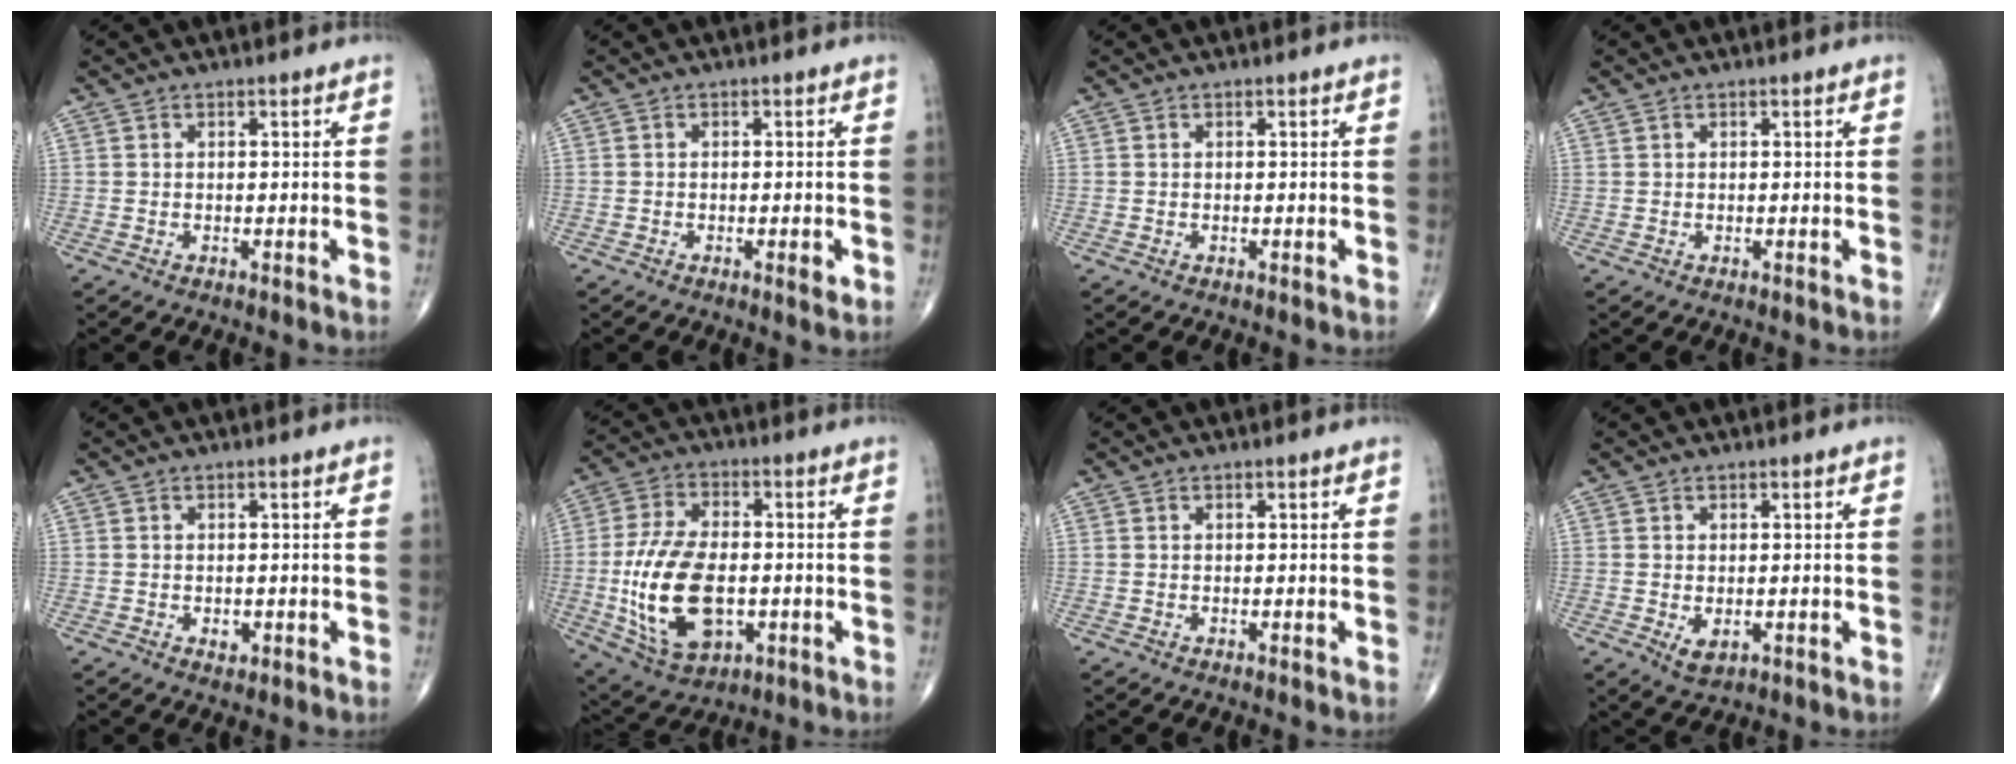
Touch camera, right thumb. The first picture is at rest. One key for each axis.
{"total": 1.7, "fx": -0.6, "fy": 0.5, "fz": 1.6, "tx": -0.020, "ty": -0.002, "tz": -0.011}
{"total": 0.0}
{"total": 0.0}
{"total": 1.5, "fx": -0.4, "fy": 1.0, "fz": 1.0, "tx": -0.011, "ty": -0.001, "tz": -0.005}
{"total": 17.9, "fx": -2.7, "fy": 10.0, "fz": 14.5, "tx": -0.274, "ty": 0.003, "tz": -0.035}
{"total": 0.0}
{"total": 2.8, "fx": -0.5, "fy": 1.6, "fz": 2.2, "tx": -0.030, "ty": -0.006, "tz": -0.002}